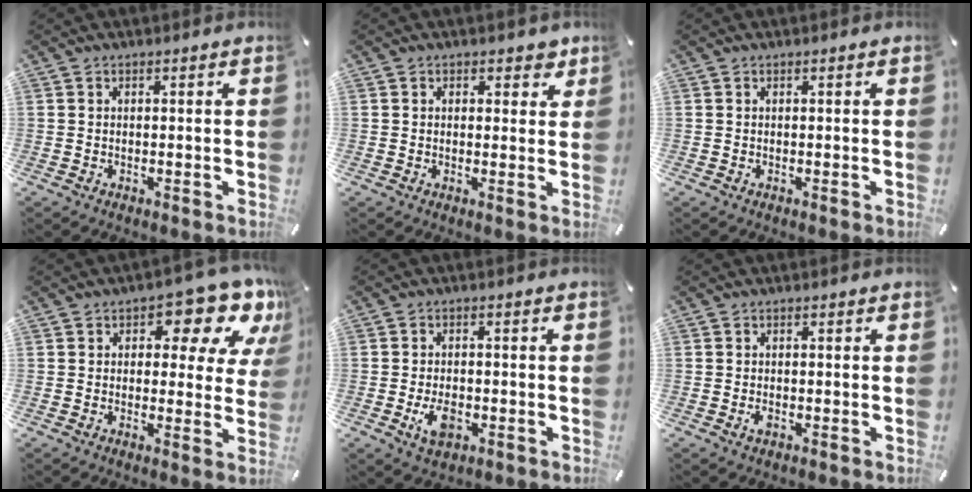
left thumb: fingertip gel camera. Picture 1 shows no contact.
{"total": 2.6, "force": [1.5, 1.7, 1.2], "torque": [-0.003, -0.003, 0.021]}
{"total": 0.0}
{"total": 13.7, "force": [7.6, 6.5, 9.2], "torque": [-0.106, -0.047, 0.123]}
{"total": 5.3, "force": [-1.7, 3.2, 3.8], "torque": [-0.074, 0.000, -0.032]}
{"total": 1.5, "force": [-0.5, 0.9, 1.1], "torque": [-0.027, -0.002, -0.012]}